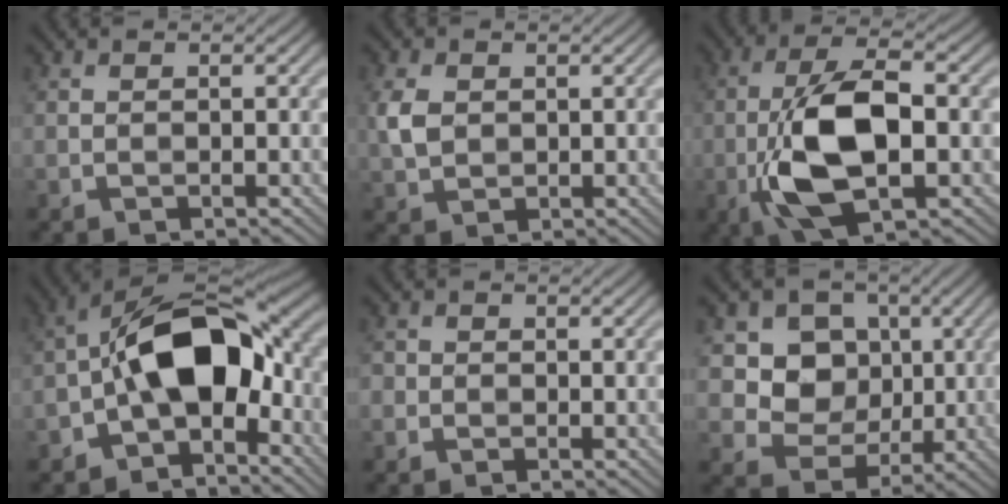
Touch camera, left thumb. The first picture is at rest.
{"total": 3.2, "force": [0.7, 2.5, 1.9], "torque": [-0.056, 0.001, 0.014]}
{"total": 11.3, "force": [-2.3, 4.7, 10.0], "torque": [-0.200, 0.007, -0.046]}
{"total": 13.1, "force": [-2.5, 7.3, 10.6], "torque": [-0.170, 0.020, -0.062]}
{"total": 0.8, "force": [-0.3, 0.7, -0.2], "torque": [0.006, -0.006, -0.005]}
{"total": 8.6, "force": [2.4, 7.5, 3.4], "torque": [-0.081, -0.007, 0.060]}